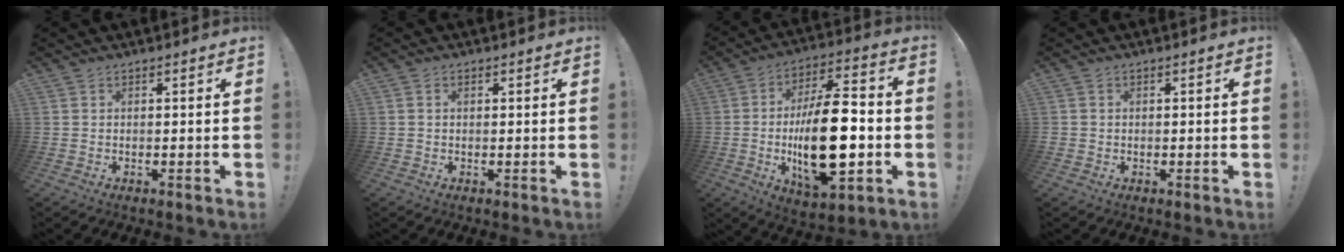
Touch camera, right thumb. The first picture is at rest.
{"total": 0.8, "force": [0.2, 0.5, 0.6], "torque": [-0.009, 0.001, 0.003]}
{"total": 24.2, "force": [-2.6, 10.6, 21.6], "torque": [-0.380, 0.002, -0.039]}
{"total": 1.3, "force": [0.2, 1.3, 0.0], "torque": [0.000, 0.005, 0.003]}